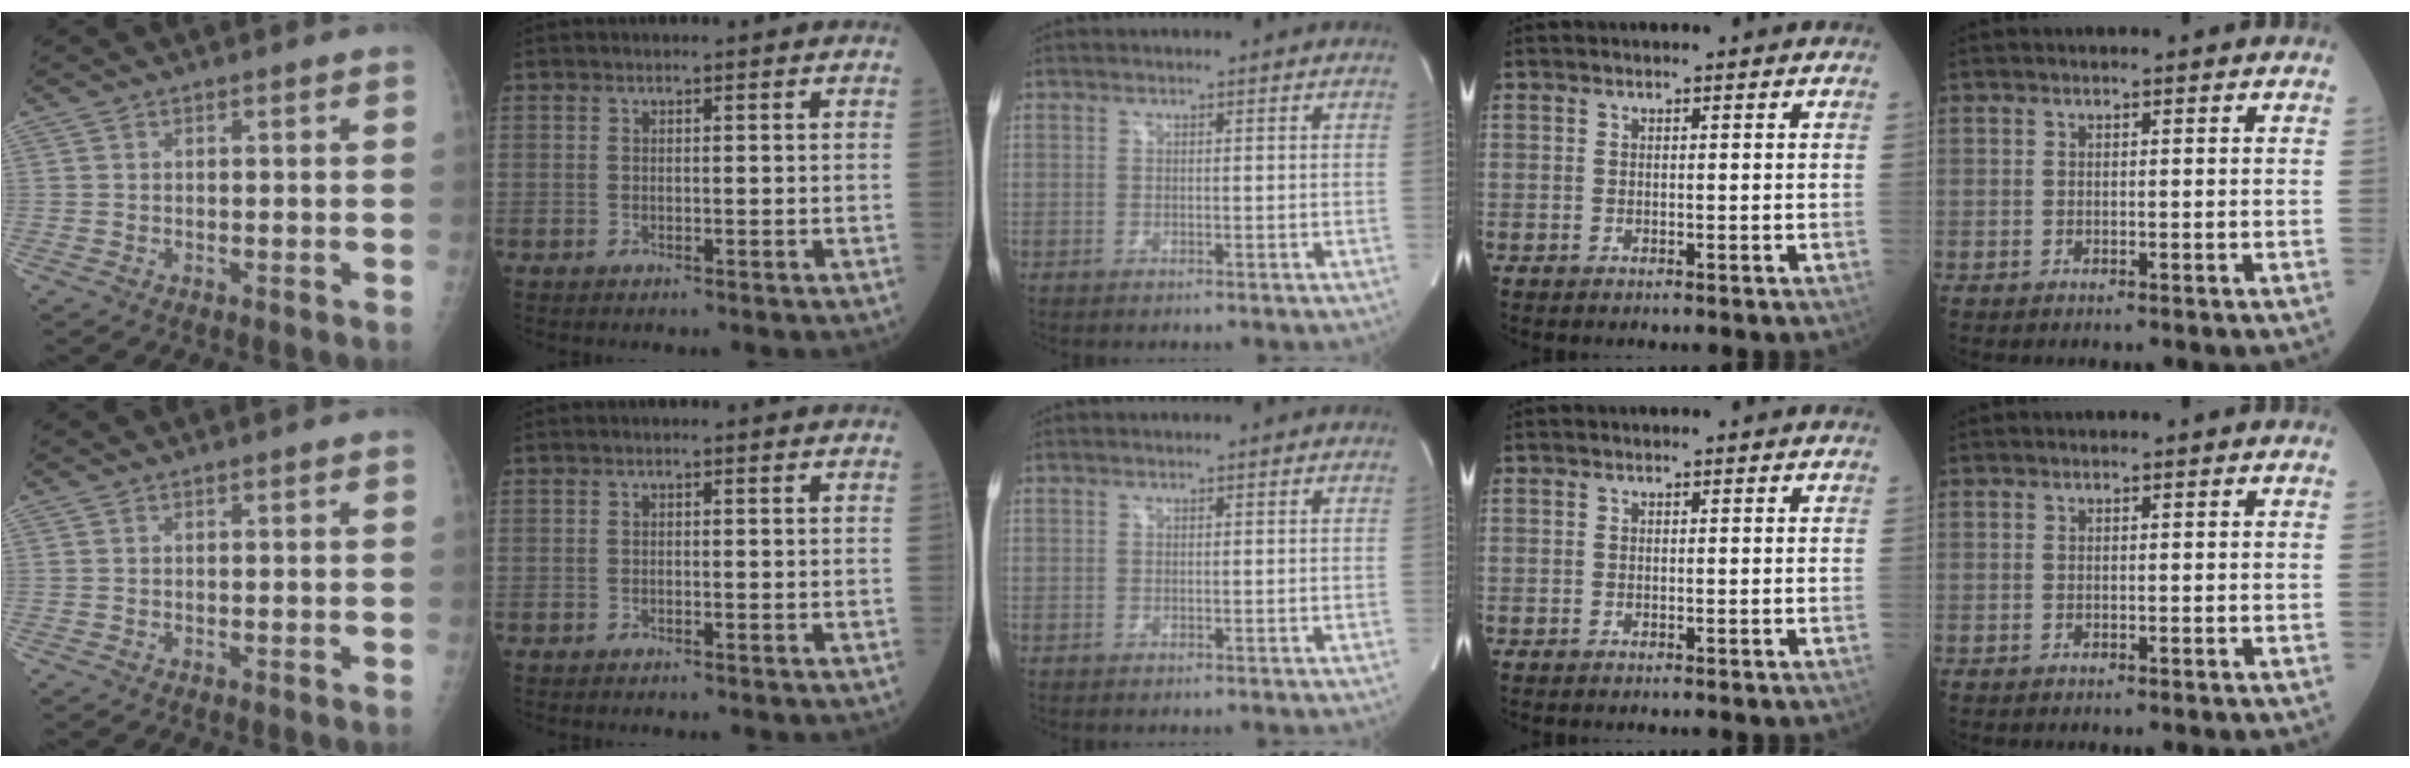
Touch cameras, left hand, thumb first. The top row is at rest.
{}